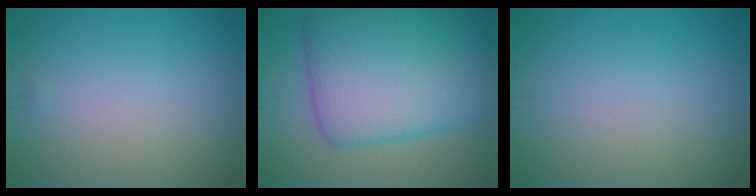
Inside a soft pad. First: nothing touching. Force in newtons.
{"total": 10.5, "press": 10.5, "slide": 0.1}
{"total": 0.0}